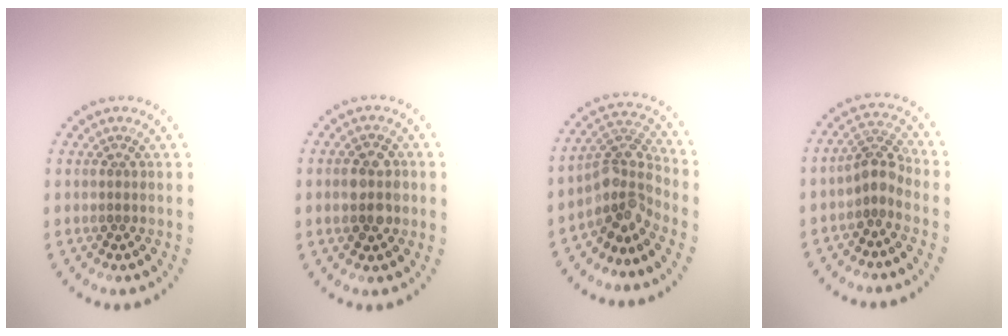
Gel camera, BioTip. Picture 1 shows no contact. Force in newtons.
{"total": 3.0, "press": 3.0, "slide": 0.1}
{"total": 4.2, "press": 3.1, "slide": 2.9}
{"total": 2.6, "press": 2.0, "slide": 1.6}